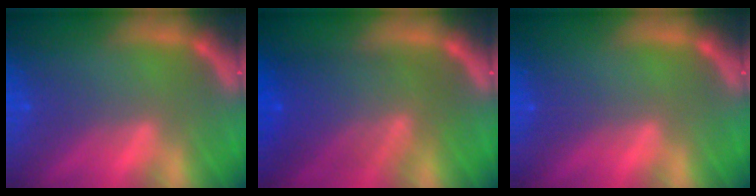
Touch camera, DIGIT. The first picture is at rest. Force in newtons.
{"total": 8.1}
{"total": 0.0}